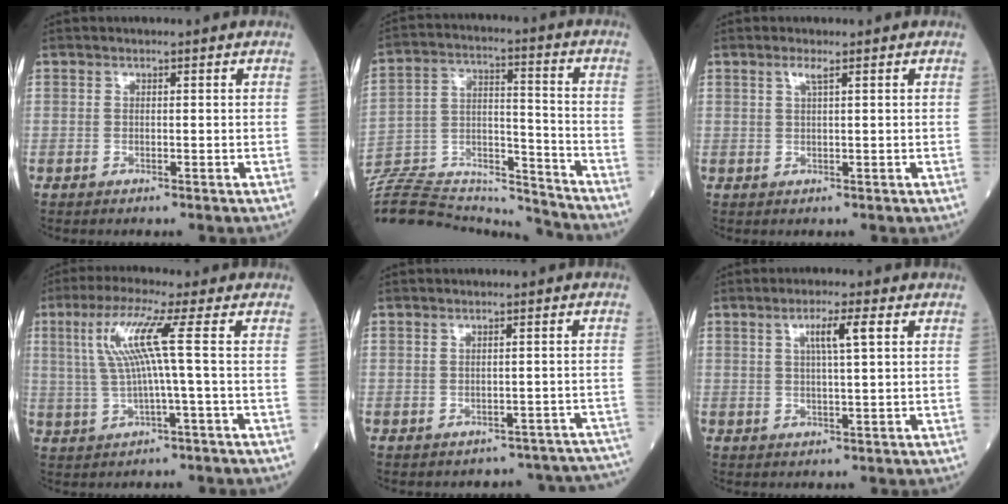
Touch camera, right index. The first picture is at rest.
{"total": 22.9, "force": [-21.8, 3.7, 5.8], "torque": [-0.152, 0.016, -0.351]}
{"total": 1.5, "force": [0.8, -0.1, 1.2], "torque": [-0.030, 0.002, 0.016]}
{"total": 7.9, "force": [1.4, -1.1, 7.7], "torque": [-0.157, 0.016, 0.034]}
{"total": 11.2, "force": [-10.2, 4.5, 1.0], "torque": [0.006, 0.043, -0.100]}
{"total": 4.4, "force": [1.5, 0.0, 4.1], "torque": [-0.073, 0.004, 0.026]}